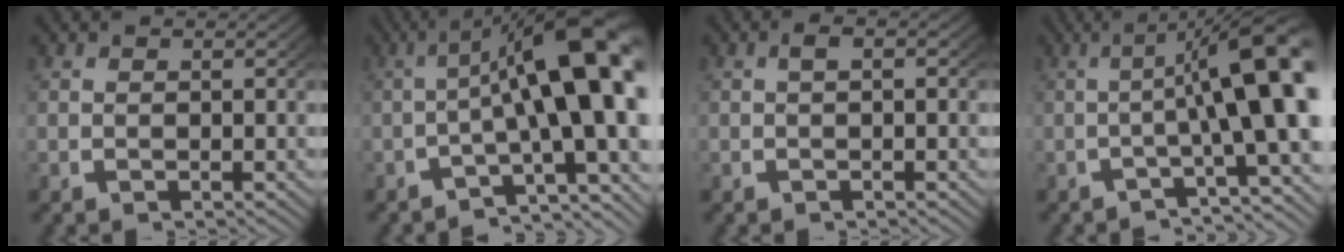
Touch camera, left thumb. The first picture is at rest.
{"total": 12.7, "force": [-1.4, 5.6, 11.4], "torque": [-0.152, -0.015, -0.016]}
{"total": 1.0, "force": [-0.1, 0.2, 1.0], "torque": [-0.017, 0.002, -0.002]}
{"total": 10.2, "force": [-0.9, 3.2, 9.7], "torque": [-0.132, 0.006, -0.018]}